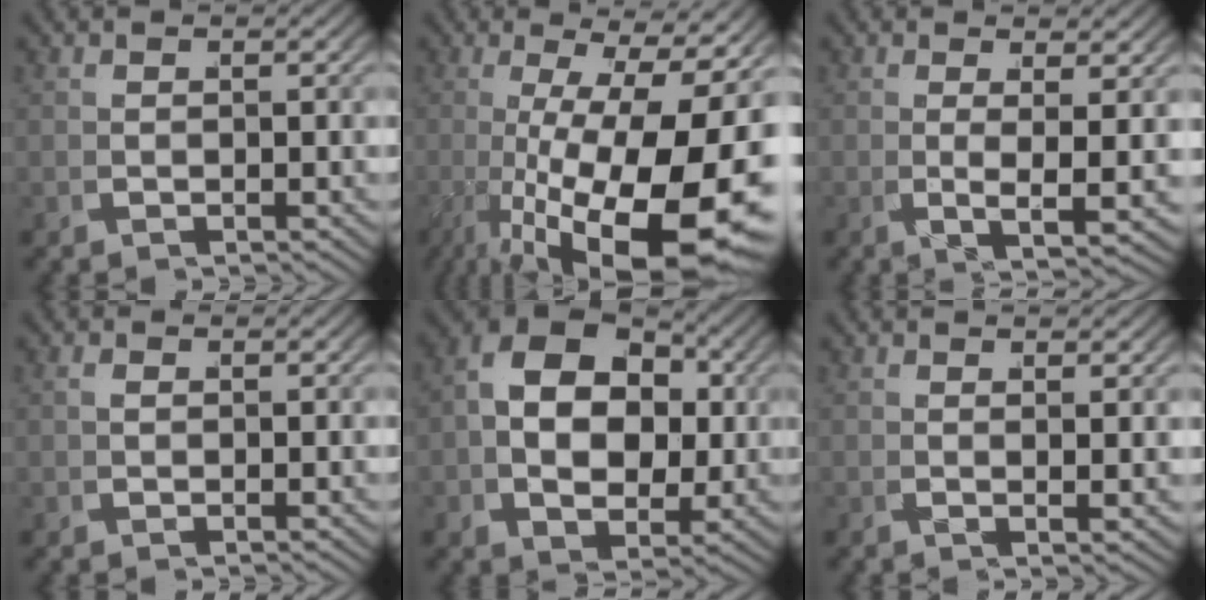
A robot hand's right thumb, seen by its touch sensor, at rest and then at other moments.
{"total": 18.1, "force": [-2.6, 9.5, 15.2], "torque": [-0.265, -0.067, 0.007]}
{"total": 4.2, "force": [0.5, 0.9, 4.1], "torque": [-0.078, -0.010, 0.009]}
{"total": 0.6, "force": [0.2, 0.4, 0.4], "torque": [-0.007, -0.001, 0.007]}
{"total": 11.5, "force": [1.3, 7.8, 8.4], "torque": [-0.162, -0.015, 0.024]}
{"total": 1.2, "force": [0.7, 0.0, 1.0], "torque": [-0.020, -0.005, 0.012]}